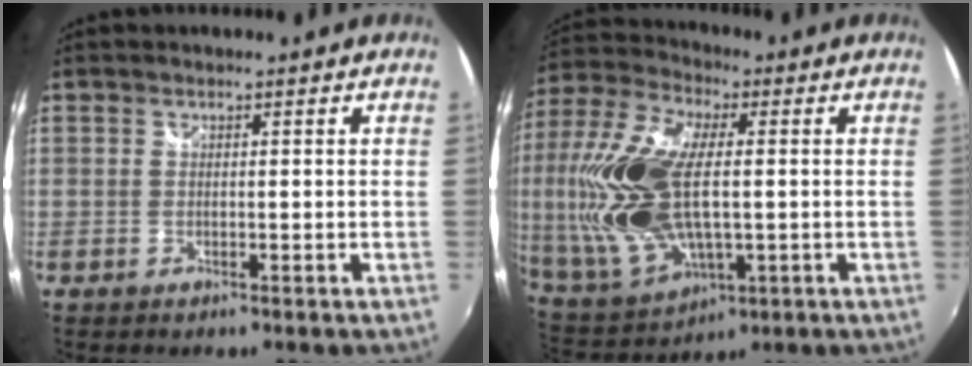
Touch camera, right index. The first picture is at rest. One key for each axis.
{"total": 23.5, "fx": 0.6, "fy": 11.9, "fz": 20.2, "tx": -0.439, "ty": -0.001, "tz": 0.022}